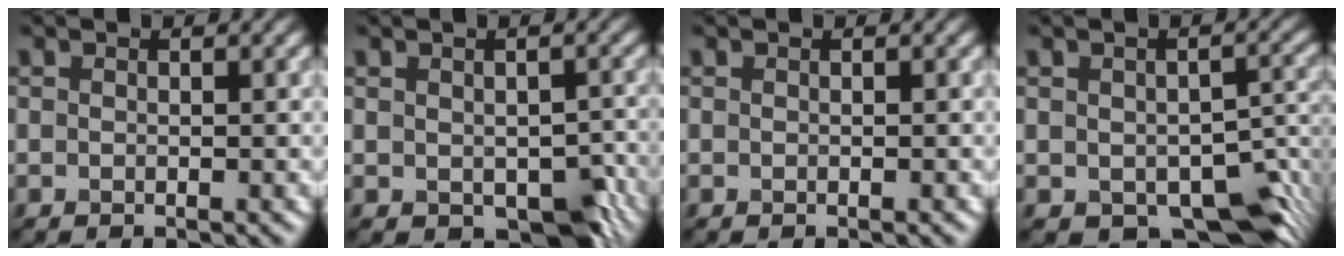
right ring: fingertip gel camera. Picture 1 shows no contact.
{"total": 4.7, "force": [-1.5, 2.7, 3.5], "torque": [-0.050, -0.015, -0.012]}
{"total": 0.0}
{"total": 7.8, "force": [-3.6, 4.1, 5.5], "torque": [-0.071, -0.019, -0.047]}